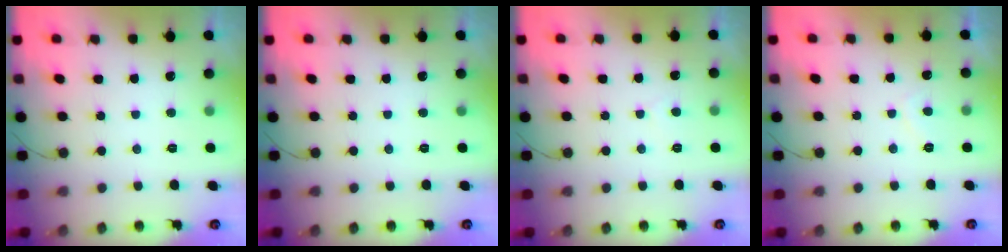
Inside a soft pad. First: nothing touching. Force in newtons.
{"total": 0.0}
{"total": 2.9, "press": 2.9, "slide": 0.4}
{"total": 1.5, "press": 1.3, "slide": 0.7}